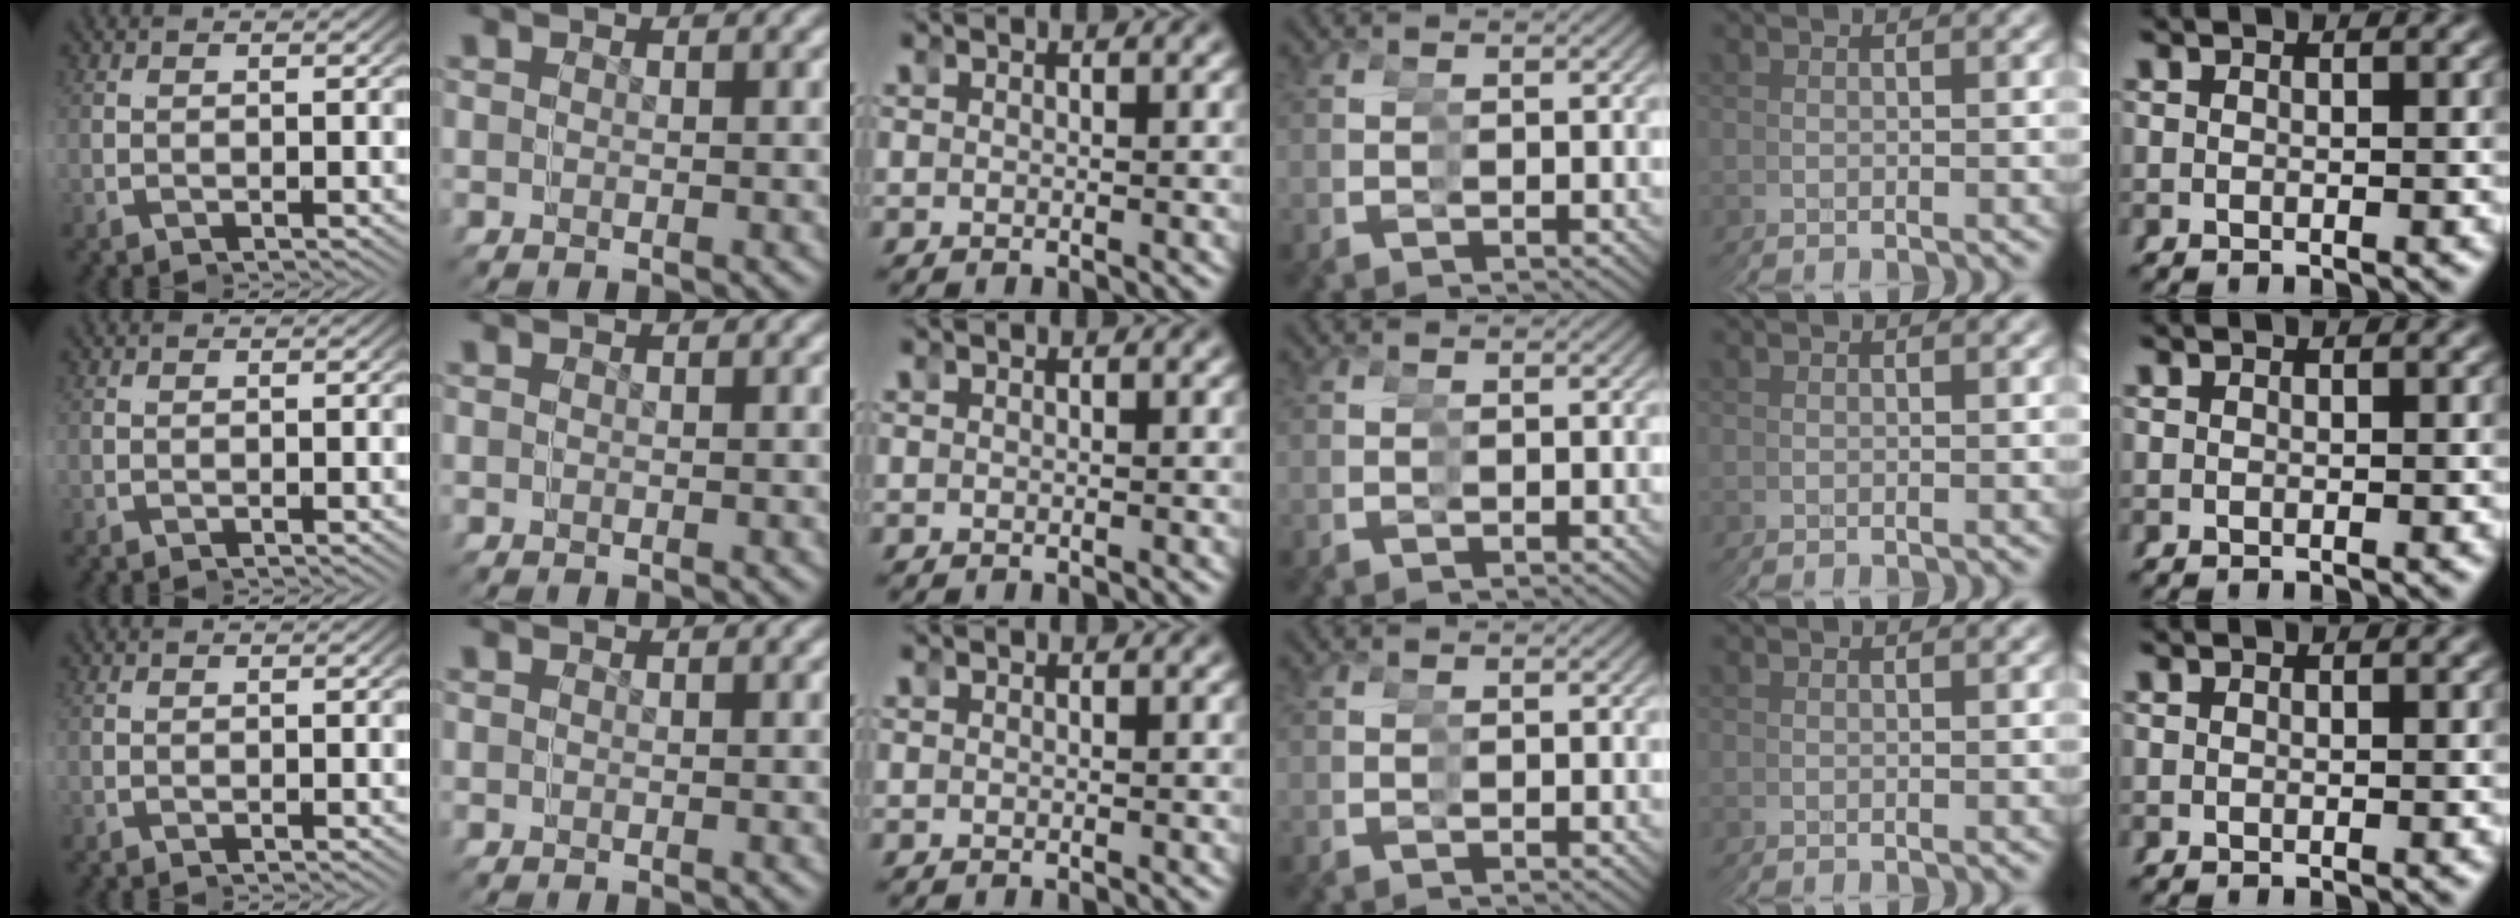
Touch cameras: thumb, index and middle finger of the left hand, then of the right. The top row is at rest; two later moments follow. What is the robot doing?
{"motion": "reach", "object": "drawer"}